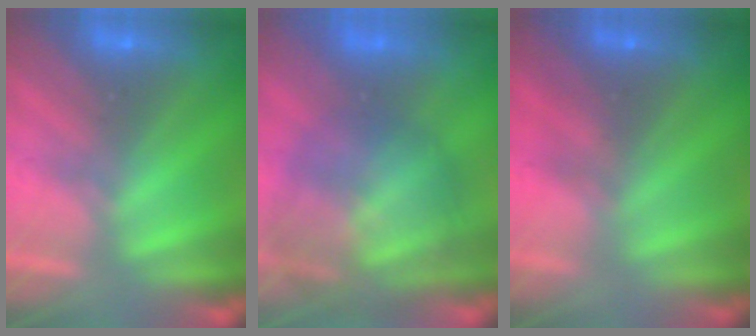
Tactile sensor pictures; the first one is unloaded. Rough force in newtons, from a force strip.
{"total": 7.8}
{"total": 2.2}